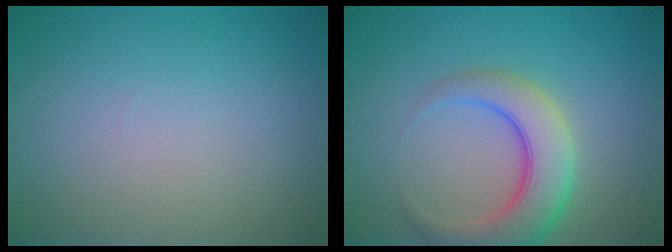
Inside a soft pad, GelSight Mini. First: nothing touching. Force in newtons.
{"total": 6.1, "press": 6.1, "slide": 0.5}